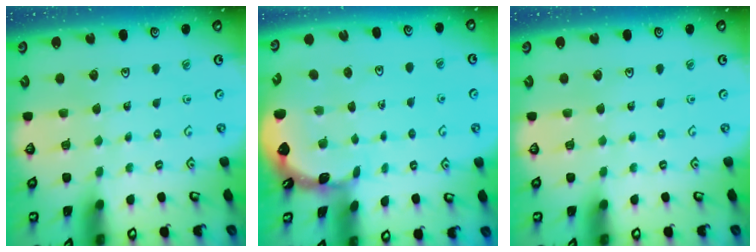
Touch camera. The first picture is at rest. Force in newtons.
{"total": 1.2, "press": 1.1, "slide": 0.2}
{"total": 0.0}